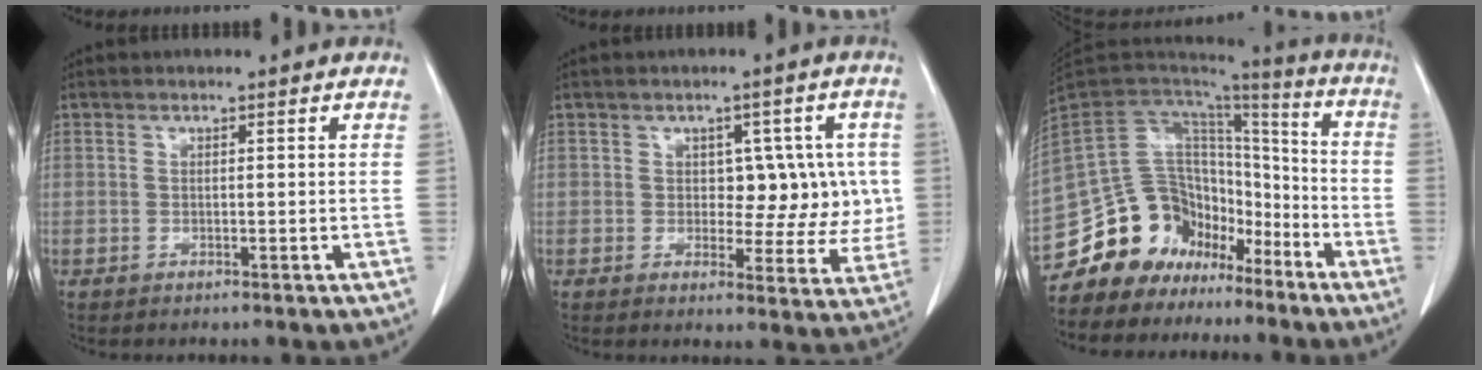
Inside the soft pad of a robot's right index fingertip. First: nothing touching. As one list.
[{"total": 7.4, "force": [0.8, 4.7, 5.7], "torque": [-0.048, 0.017, 0.018]}, {"total": 17.3, "force": [-11.9, 11.5, 5.0], "torque": [-0.102, 0.087, -0.200]}]